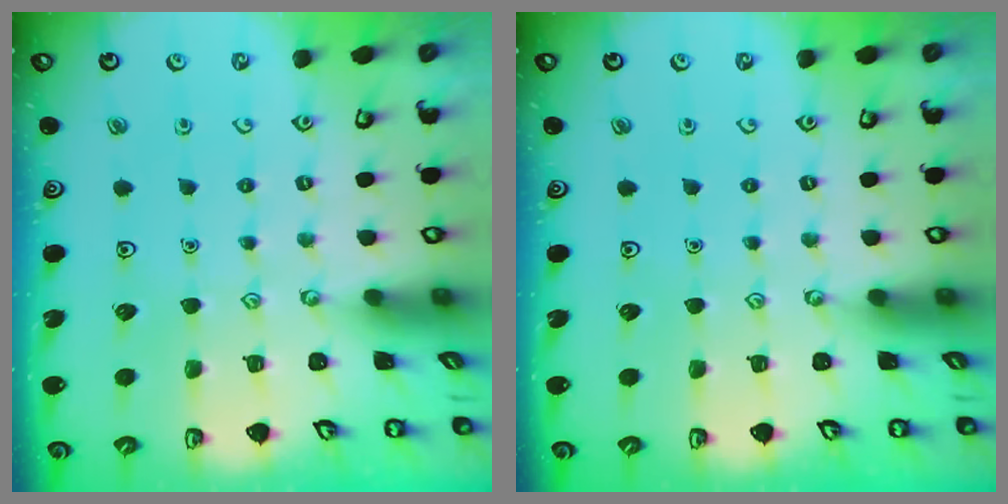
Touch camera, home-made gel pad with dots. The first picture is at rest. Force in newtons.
{"total": 0.0}